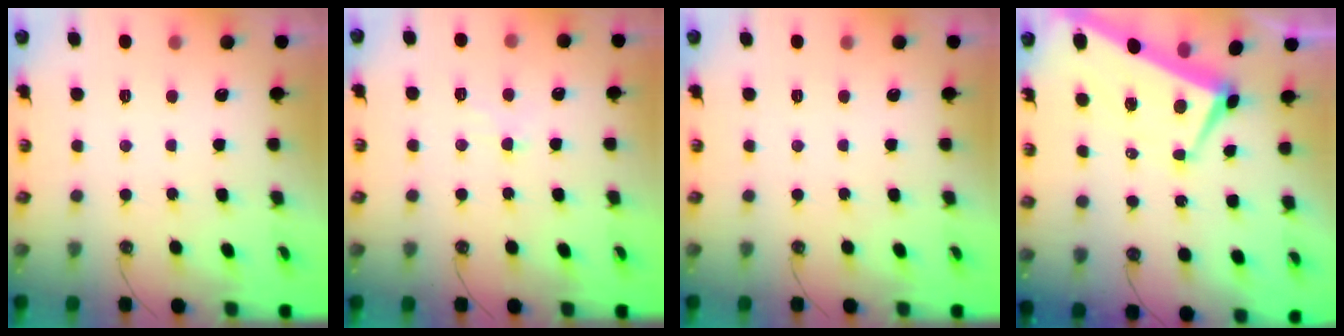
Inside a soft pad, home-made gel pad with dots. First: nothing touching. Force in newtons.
{"total": 2.8, "press": 2.7, "slide": 0.6}
{"total": 0.0}
{"total": 2.2, "press": 1.9, "slide": 1.1}